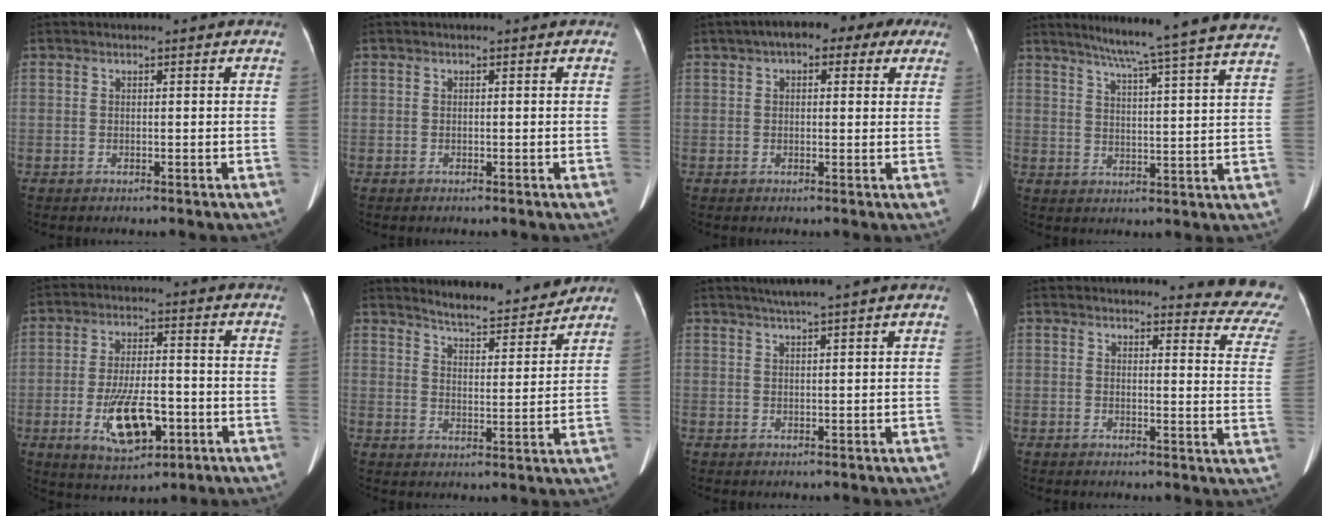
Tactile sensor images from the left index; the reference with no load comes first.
{"total": 0.0}
{"total": 9.0, "force": [5.3, 4.0, 6.2], "torque": [-0.076, 0.044, 0.067]}
{"total": 23.0, "force": [20.3, -1.7, 10.7], "torque": [-0.164, -0.040, 0.252]}
{"total": 10.5, "force": [-3.6, 4.2, 8.9], "torque": [-0.171, -0.006, -0.055]}
{"total": 8.9, "force": [8.6, 0.7, 2.0], "torque": [-0.039, -0.004, 0.127]}
{"total": 3.8, "force": [2.9, -1.1, 2.1], "torque": [-0.032, 0.008, 0.052]}
{"total": 11.2, "force": [11.0, 1.3, 2.1], "torque": [0.007, -0.092, 0.083]}